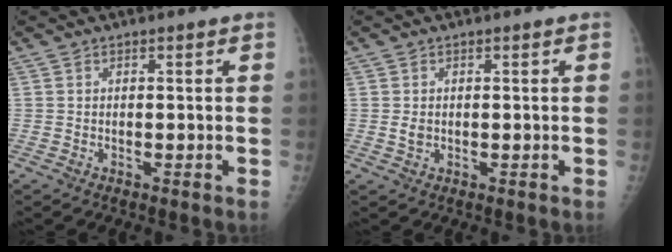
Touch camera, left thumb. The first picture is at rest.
{"total": 1.6, "force": [0.0, 1.2, 1.0], "torque": [-0.014, -0.001, 0.005]}